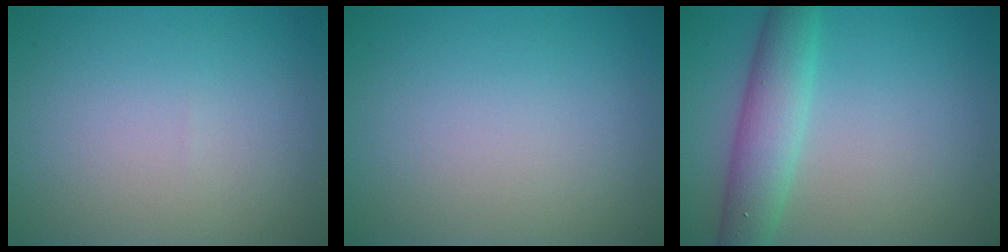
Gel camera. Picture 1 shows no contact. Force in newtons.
{"total": 0.0}
{"total": 4.8, "press": 4.8, "slide": 0.2}